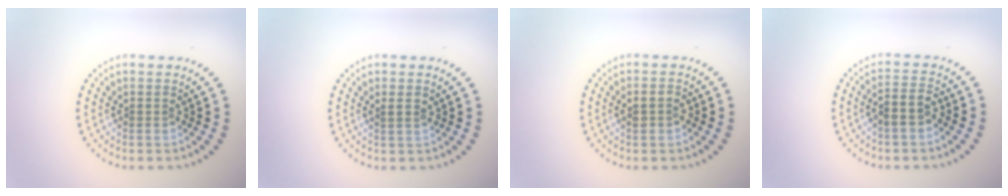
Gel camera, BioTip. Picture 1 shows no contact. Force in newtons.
{"total": 0.7, "press": 0.5, "slide": 0.5}
{"total": 1.5, "press": 1.5, "slide": 0.4}
{"total": 2.4, "press": 2.2, "slide": 1.0}